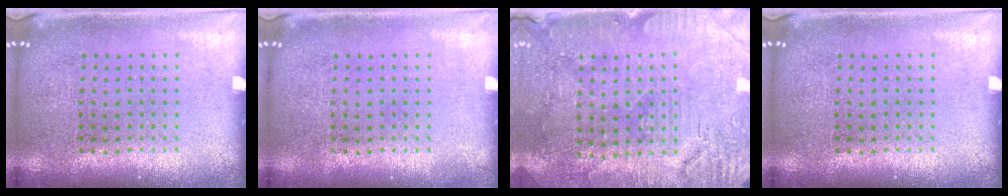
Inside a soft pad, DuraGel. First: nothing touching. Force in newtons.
{"total": 0.0}
{"total": 3.0, "press": 2.9, "slide": 0.8}
{"total": 0.0}